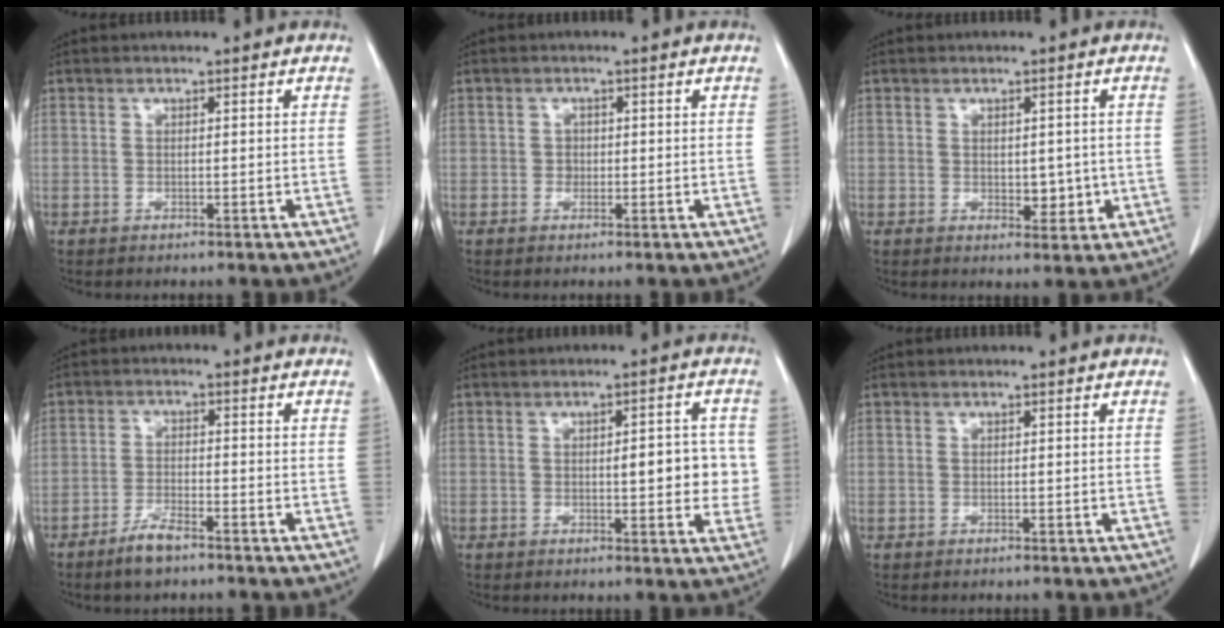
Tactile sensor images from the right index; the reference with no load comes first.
{"total": 1.1, "force": [-0.1, 1.0, 0.3], "torque": [0.000, 0.004, -0.002]}
{"total": 3.7, "force": [-0.3, 2.1, 3.0], "torque": [-0.031, -0.004, 0.004]}
{"total": 3.9, "force": [-3.0, 0.8, 2.4], "torque": [-0.046, 0.000, -0.055]}
{"total": 6.7, "force": [0.1, 2.4, 6.2], "torque": [-0.070, 0.006, 0.000]}
{"total": 0.0}